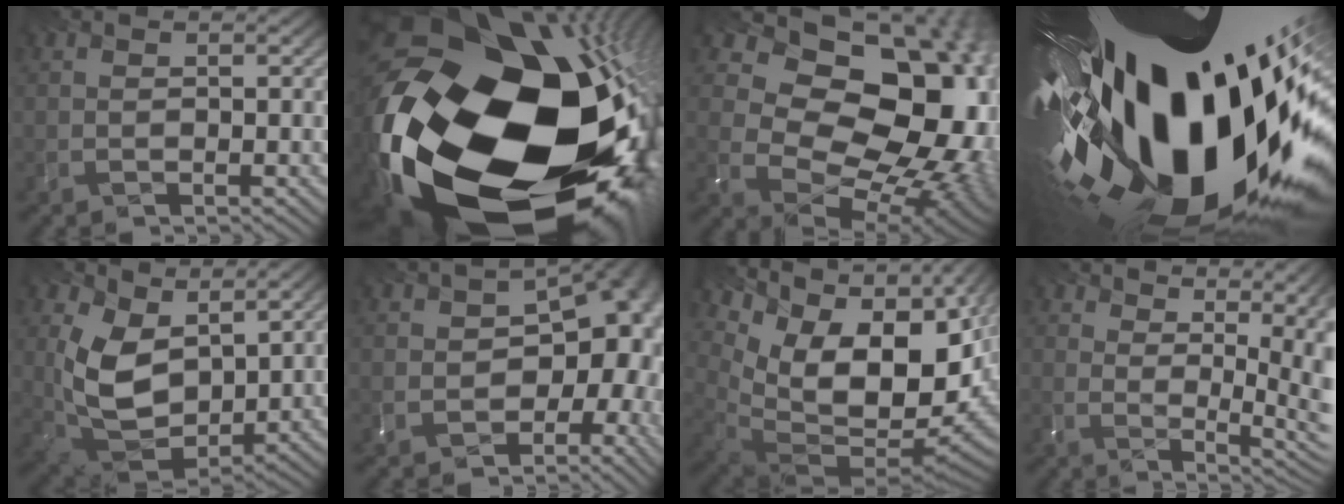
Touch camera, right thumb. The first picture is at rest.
{"total": 22.3, "force": [-6.8, 14.7, 15.2], "torque": [-0.315, -0.115, -0.059]}
{"total": 16.9, "force": [2.3, 13.0, 10.6], "torque": [-0.165, -0.015, 0.089]}
{"total": 20.5, "force": [-1.3, 10.3, 17.7], "torque": [-0.292, -0.059, -0.013]}
{"total": 9.2, "force": [3.1, 6.1, 6.2], "torque": [-0.161, -0.028, 0.094]}
{"total": 13.1, "force": [-3.0, 9.0, 9.1], "torque": [-0.113, -0.030, -0.023]}
{"total": 16.3, "force": [3.2, 10.6, 11.9], "torque": [-0.243, -0.032, 0.119]}
{"total": 8.6, "force": [3.9, 3.7, 6.7], "torque": [-0.125, 0.005, 0.081]}